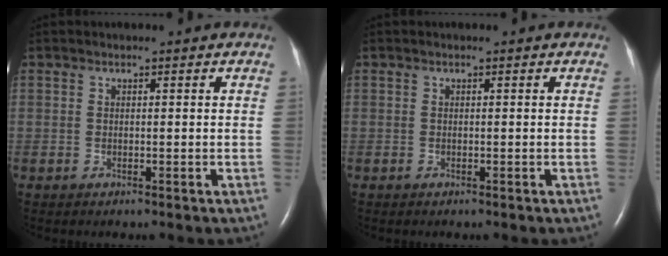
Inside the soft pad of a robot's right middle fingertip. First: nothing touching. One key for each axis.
{"total": 0.0}